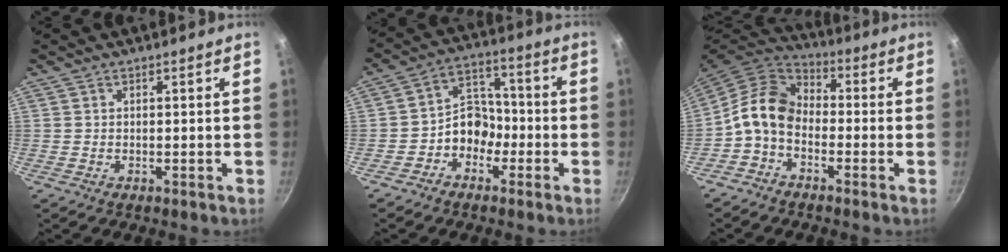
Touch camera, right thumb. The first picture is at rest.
{"total": 7.8, "force": [-3.1, 6.2, 3.6], "torque": [-0.016, 0.047, -0.064]}
{"total": 9.8, "force": [-2.3, 7.0, 6.5], "torque": [-0.108, 0.042, -0.066]}